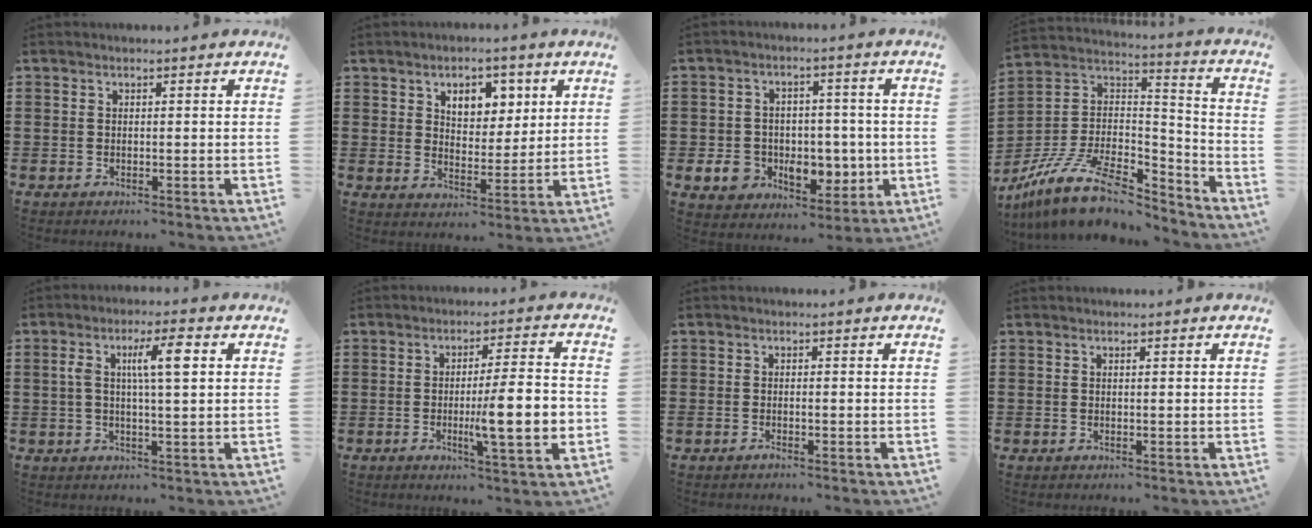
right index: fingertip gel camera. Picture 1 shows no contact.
{"total": 5.6, "force": [2.8, 3.8, 3.0], "torque": [-0.052, 0.007, 0.044]}
{"total": 7.7, "force": [-0.8, 6.8, 3.6], "torque": [-0.075, 0.004, -0.006]}
{"total": 13.1, "force": [-9.5, 4.7, 7.7], "torque": [-0.155, 0.024, -0.177]}
{"total": 6.9, "force": [1.7, 1.4, 6.5], "torque": [-0.122, 0.004, 0.022]}
{"total": 10.4, "force": [-1.7, 1.5, 10.2], "torque": [-0.153, -0.008, -0.030]}
{"total": 0.6, "force": [-0.4, 0.0, 0.4], "torque": [-0.009, -0.004, -0.007]}
{"total": 0.0}